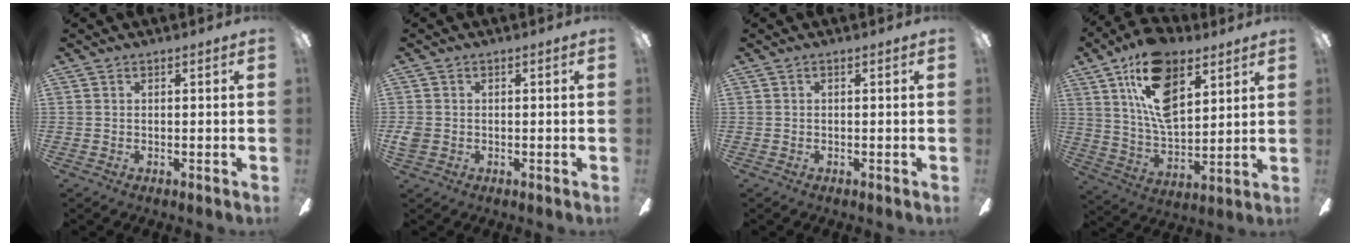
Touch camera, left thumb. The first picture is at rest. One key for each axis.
{"total": 2.5, "fx": -0.3, "fy": 2.2, "fz": 1.2, "tx": -0.019, "ty": 0.006, "tz": -0.003}
{"total": 0.0}
{"total": 18.2, "fx": 9.6, "fy": 9.8, "fz": 11.9, "tx": -0.227, "ty": -0.026, "tz": 0.172}